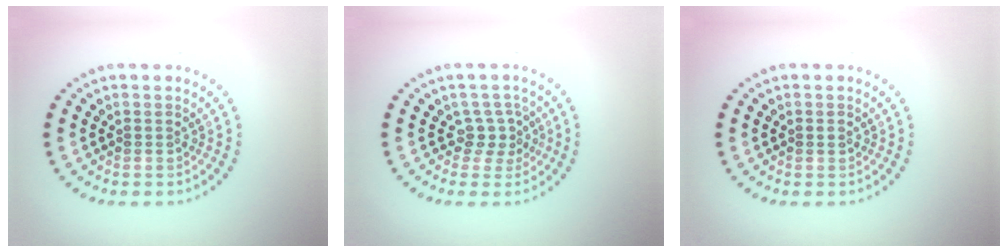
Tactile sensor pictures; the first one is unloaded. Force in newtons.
{"total": 2.1, "press": 1.6, "slide": 1.4}
{"total": 0.7, "press": 0.7, "slide": 0.1}